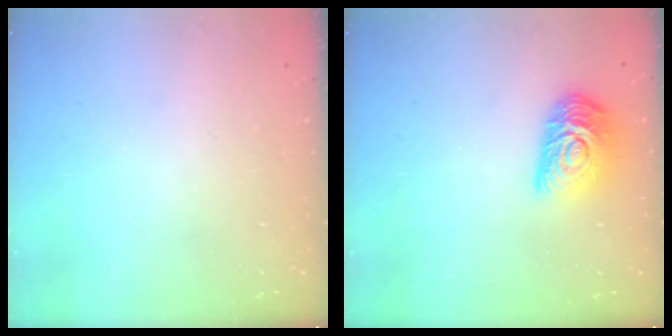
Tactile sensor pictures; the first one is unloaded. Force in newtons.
{"total": 13.2, "press": 13.2, "slide": 0.6}